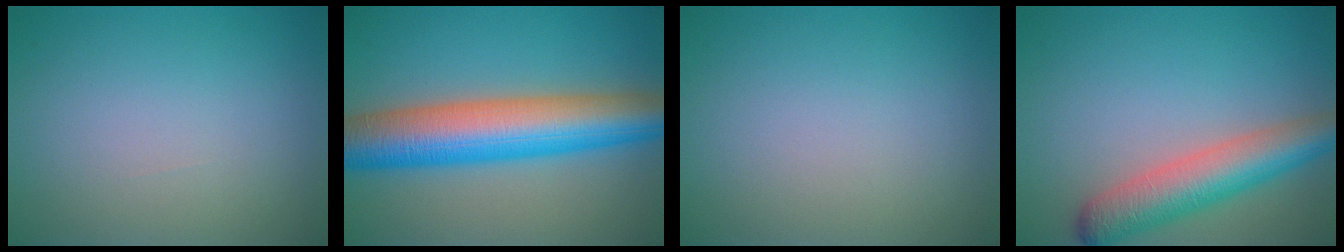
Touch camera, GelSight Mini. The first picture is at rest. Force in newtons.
{"total": 11.0, "press": 11.0, "slide": 0.1}
{"total": 0.0}
{"total": 6.1, "press": 6.1, "slide": 0.3}